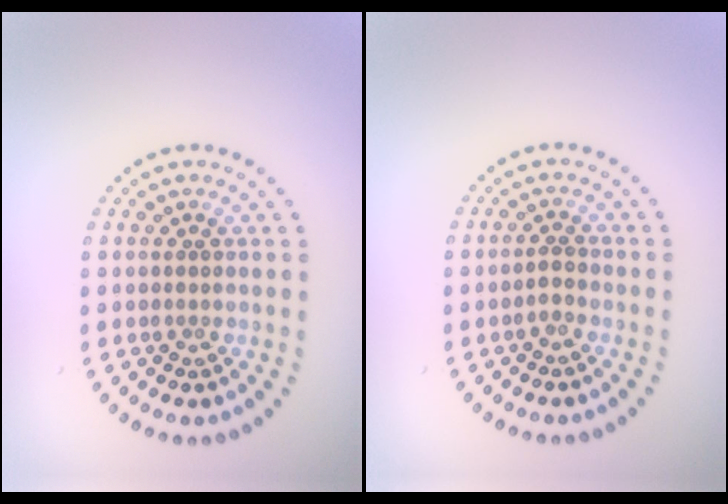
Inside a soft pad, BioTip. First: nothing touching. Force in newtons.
{"total": 1.0, "press": 0.9, "slide": 0.4}